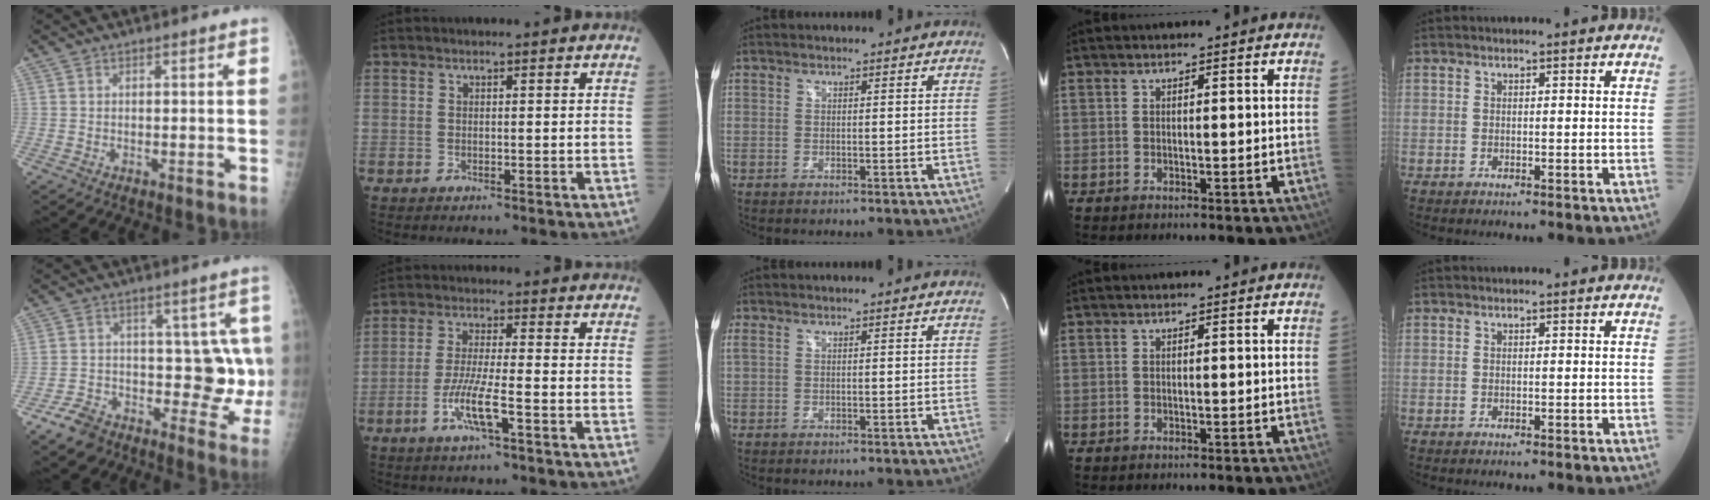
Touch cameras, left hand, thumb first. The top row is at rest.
{"thumb": {"total": 12.3, "force": [-4.4, 8.1, 8.1], "torque": [-0.057, 0.037, -0.061]}, "index": {"total": 6.7, "force": [-3.0, 0.2, 5.9], "torque": [-0.124, -0.008, -0.060]}, "middle": {"total": 0.8, "force": [0.5, 0.4, 0.6], "torque": [-0.031, 0.021, 0.014]}}